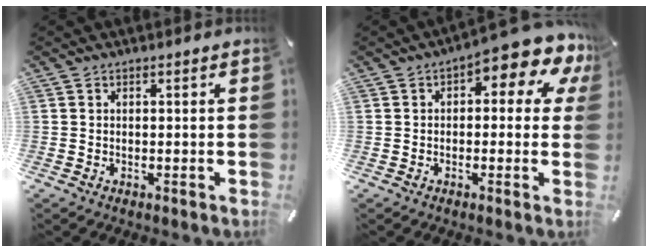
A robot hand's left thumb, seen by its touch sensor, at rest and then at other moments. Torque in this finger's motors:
{"motor_torque": [0.51, 0.57, 0.80, 0.36, 0.01]}